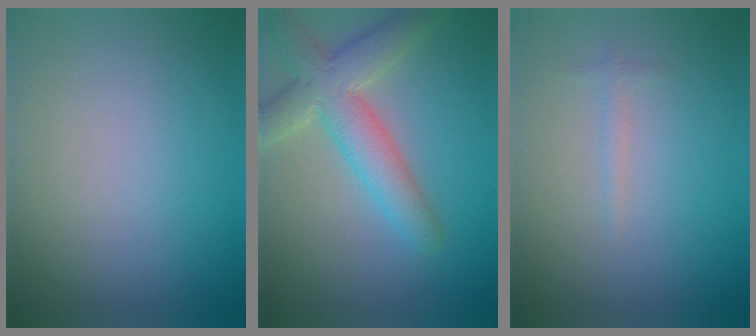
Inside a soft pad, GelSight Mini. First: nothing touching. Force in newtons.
{"total": 5.9, "press": 5.8, "slide": 0.7}
{"total": 0.7, "press": 0.7, "slide": 0.0}